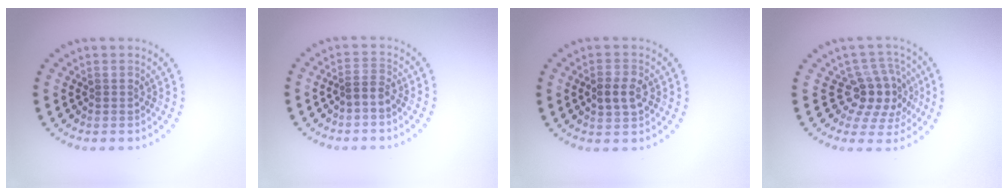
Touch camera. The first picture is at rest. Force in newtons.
{"total": 1.3, "press": 1.0, "slide": 0.8}
{"total": 2.7, "press": 2.7, "slide": 0.1}
{"total": 4.1, "press": 3.5, "slide": 2.2}